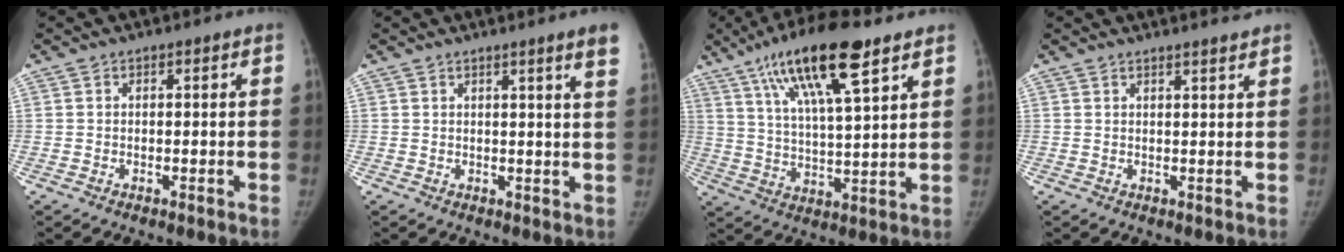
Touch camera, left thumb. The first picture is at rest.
{"total": 5.5, "force": [3.6, -0.6, 4.1], "torque": [-0.052, -0.018, 0.037]}
{"total": 17.2, "force": [9.8, 4.0, 13.6], "torque": [-0.227, -0.025, 0.178]}
{"total": 3.1, "force": [2.9, -0.2, 1.2], "torque": [-0.006, -0.007, 0.036]}